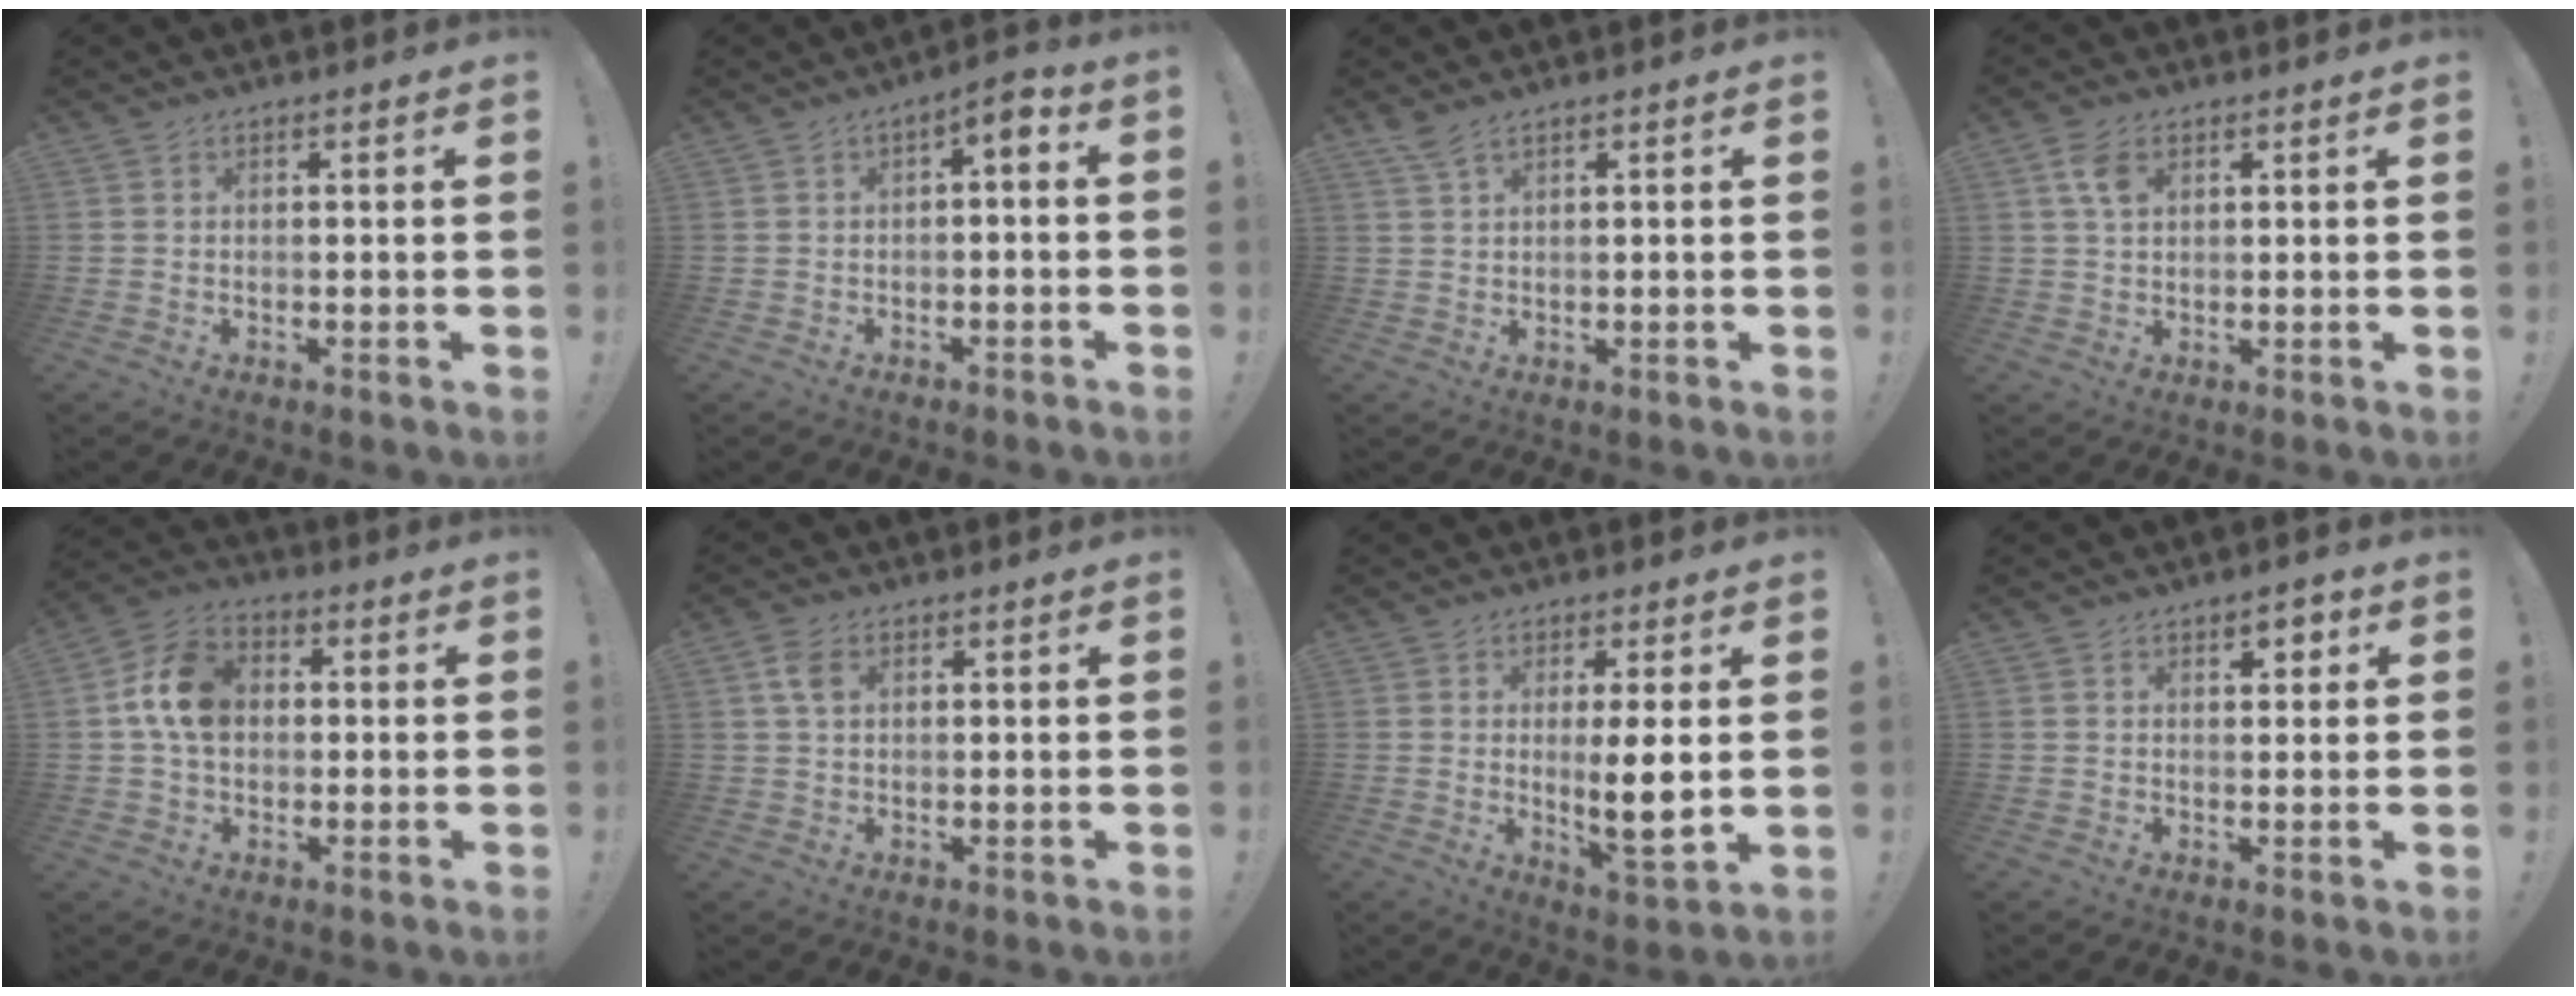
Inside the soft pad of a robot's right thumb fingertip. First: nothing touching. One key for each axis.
{"total": 3.8, "fx": -1.5, "fy": 1.1, "fz": 3.3, "tx": -0.048, "ty": 0.003, "tz": -0.027}
{"total": 2.5, "fx": 1.9, "fy": 0.4, "fz": 1.6, "tx": -0.042, "ty": -0.007, "tz": 0.037}
{"total": 5.2, "fx": 2.1, "fy": 3.1, "fz": 3.7, "tx": -0.058, "ty": -0.001, "tz": 0.039}
{"total": 12.5, "fx": 1.7, "fy": 9.3, "fz": 8.2, "tx": -0.143, "ty": 0.015, "tz": 0.037}
{"total": 4.5, "fx": 1.6, "fy": 2.8, "fz": 3.2, "tx": -0.056, "ty": 0.002, "tz": 0.030}
{"total": 9.4, "fx": 0.7, "fy": 1.3, "fz": 9.3, "tx": -0.145, "ty": -0.018, "tz": 0.008}
{"total": 3.1, "fx": 1.5, "fy": 1.6, "fz": 2.2, "tx": -0.024, "ty": -0.004, "tz": 0.020}